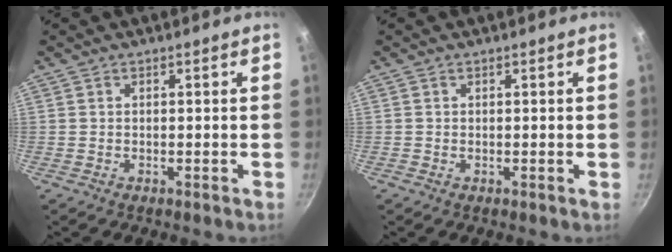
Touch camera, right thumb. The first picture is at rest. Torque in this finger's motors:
{"motor_torque": [0.20, 0.06, 0.29, 0.01, 0.02]}